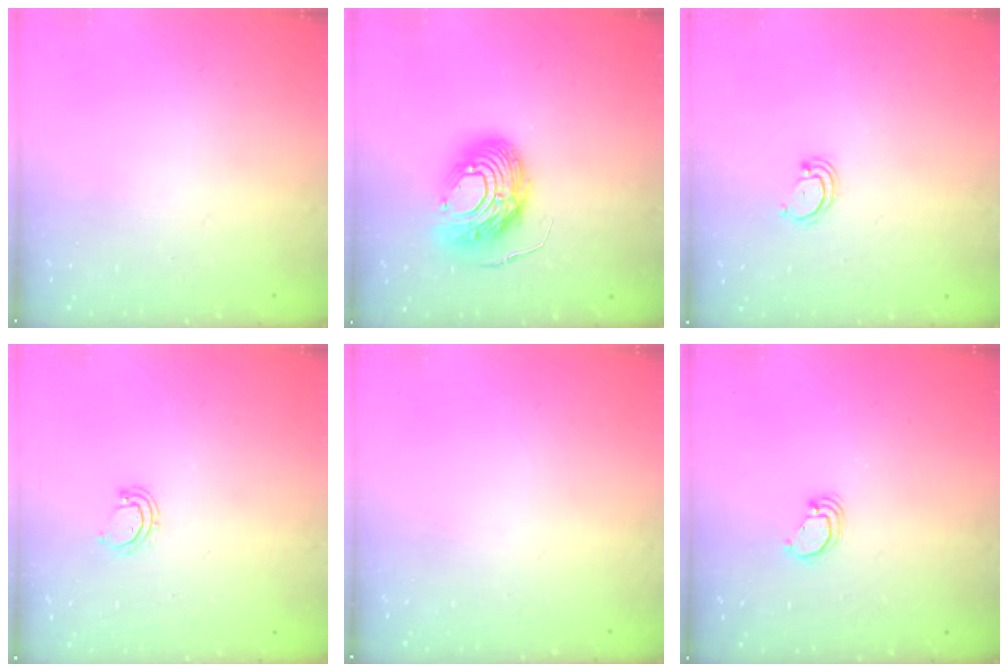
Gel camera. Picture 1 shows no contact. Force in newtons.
{"total": 12.5, "press": 12.4, "slide": 0.9}
{"total": 2.4, "press": 2.4, "slide": 0.2}
{"total": 2.9, "press": 2.9, "slide": 0.3}
{"total": 0.0}
{"total": 2.9, "press": 2.9, "slide": 0.1}